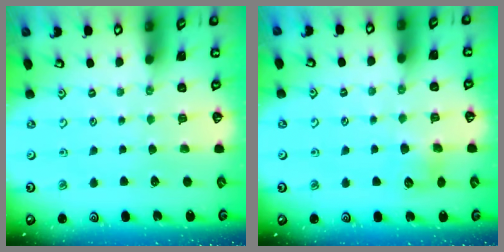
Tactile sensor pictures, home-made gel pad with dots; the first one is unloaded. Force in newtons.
{"total": 6.1, "press": 6.1, "slide": 0.7}